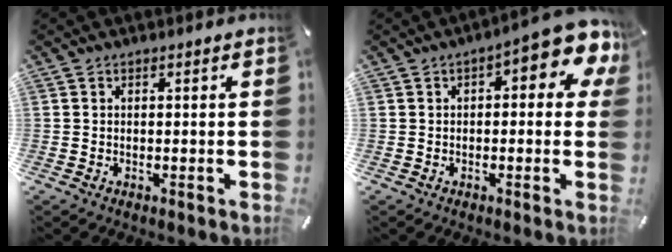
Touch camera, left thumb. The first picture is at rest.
{"total": 9.1, "force": [3.5, 3.6, 7.6], "torque": [-0.097, -0.025, 0.055]}